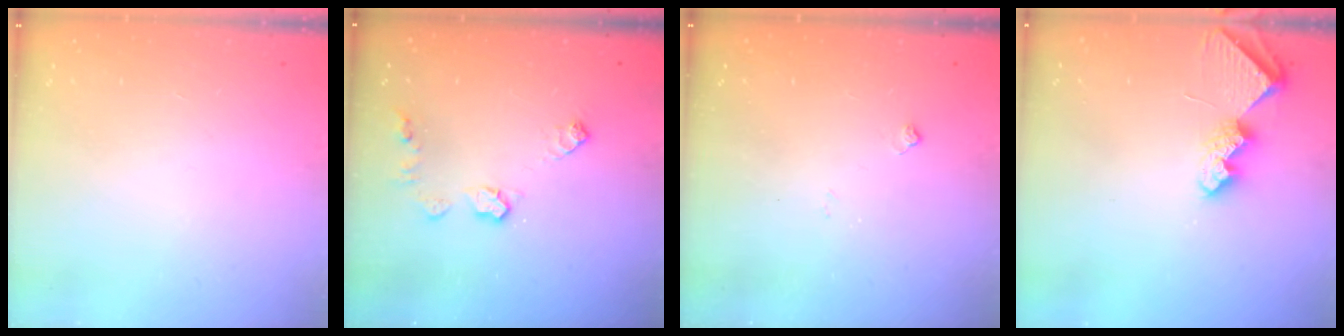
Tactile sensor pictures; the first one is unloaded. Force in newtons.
{"total": 8.3, "press": 8.3, "slide": 0.2}
{"total": 2.5, "press": 2.4, "slide": 0.4}
{"total": 7.9, "press": 7.8, "slide": 0.5}